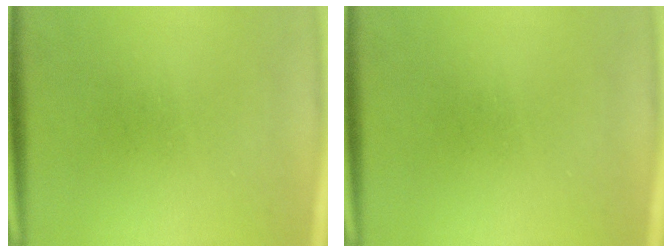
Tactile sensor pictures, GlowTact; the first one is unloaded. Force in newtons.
{"total": 0.0}